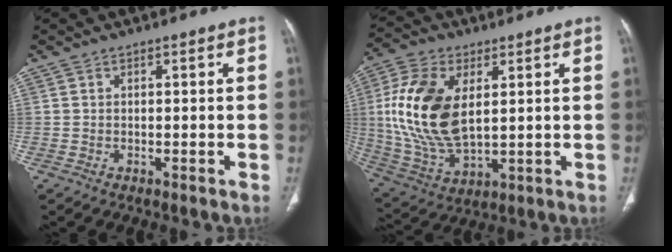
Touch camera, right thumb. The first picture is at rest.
{"total": 18.6, "force": [3.5, 10.2, 15.2], "torque": [-0.310, -0.016, 0.074]}